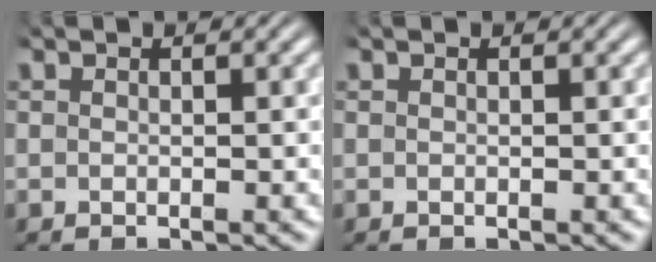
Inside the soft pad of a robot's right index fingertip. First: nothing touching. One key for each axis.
{"total": 0.0}